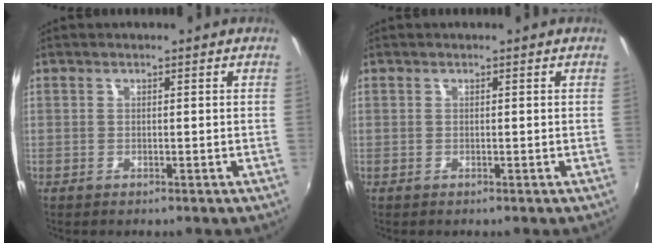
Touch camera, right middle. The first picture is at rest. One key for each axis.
{"total": 0.0}